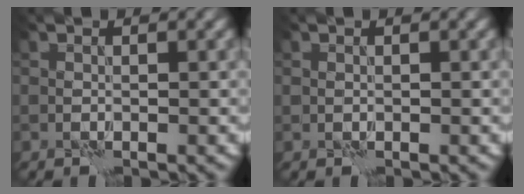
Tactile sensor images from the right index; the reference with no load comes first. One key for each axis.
{"total": 0.0}